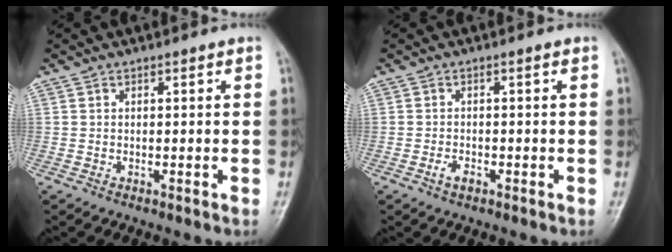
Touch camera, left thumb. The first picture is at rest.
{"total": 1.8, "force": [-0.9, 0.9, 1.2], "torque": [-0.021, 0.006, -0.016]}